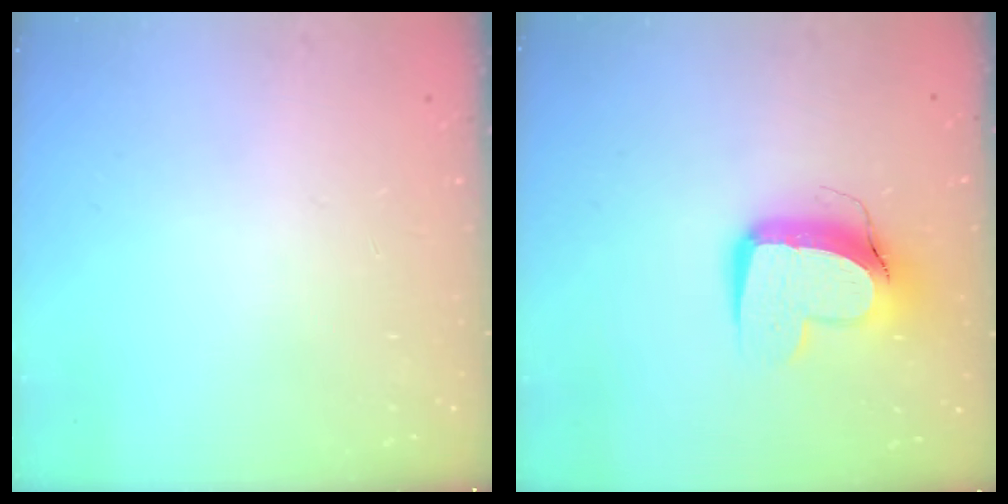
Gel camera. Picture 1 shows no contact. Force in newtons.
{"total": 13.0, "press": 12.9, "slide": 1.7}